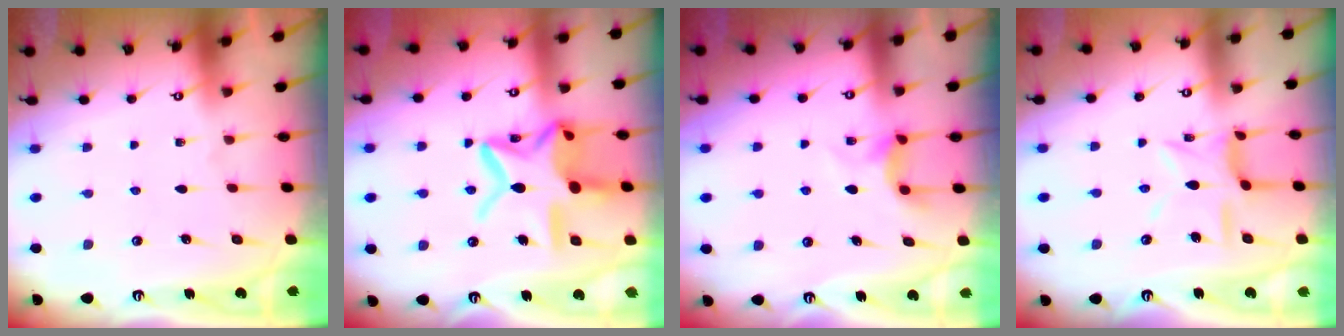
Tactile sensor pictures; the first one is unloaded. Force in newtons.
{"total": 19.9, "press": 19.8, "slide": 1.5}
{"total": 5.4, "press": 5.4, "slide": 0.4}
{"total": 9.4, "press": 9.3, "slide": 0.6}